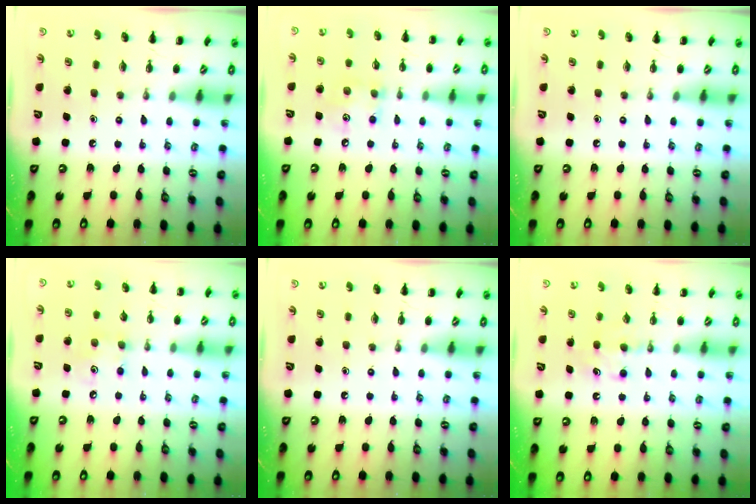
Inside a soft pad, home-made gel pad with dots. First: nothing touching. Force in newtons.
{"total": 6.5, "press": 6.5, "slide": 0.7}
{"total": 0.0}
{"total": 4.9, "press": 4.8, "slide": 1.0}
{"total": 0.0}
{"total": 6.4, "press": 6.2, "slide": 1.6}